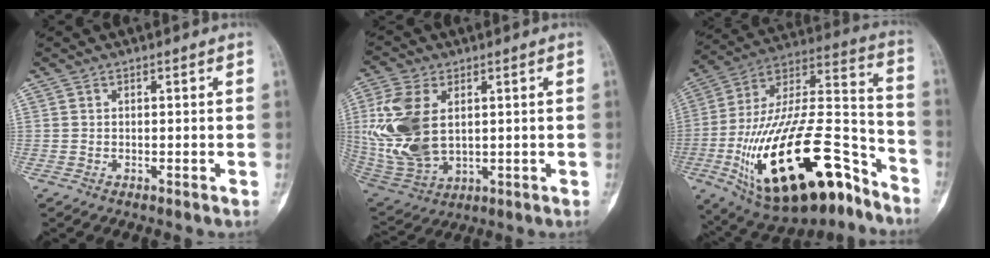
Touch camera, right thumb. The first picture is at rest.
{"total": 15.9, "force": [2.5, 9.8, 12.3], "torque": [-0.263, -0.013, 0.061]}
{"total": 33.1, "force": [-16.1, 13.7, 25.5], "torque": [-0.450, 0.069, -0.259]}